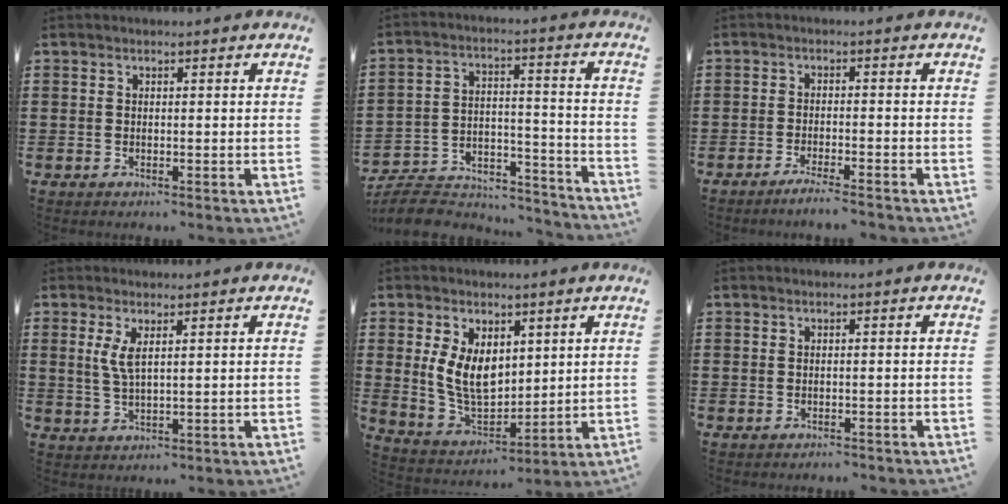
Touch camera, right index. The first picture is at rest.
{"total": 7.8, "force": [-7.2, 2.0, 2.1], "torque": [-0.042, 0.013, -0.143]}
{"total": 2.7, "force": [-2.4, -0.4, 1.1], "torque": [-0.017, 0.000, -0.046]}
{"total": 3.2, "force": [1.2, 0.8, 2.9], "torque": [-0.069, 0.000, 0.018]}
{"total": 8.2, "force": [2.3, 5.4, 5.7], "torque": [-0.128, 0.000, 0.042]}
{"total": 0.5, "force": [-0.5, -0.1, 0.0], "torque": [-0.001, 0.000, -0.012]}